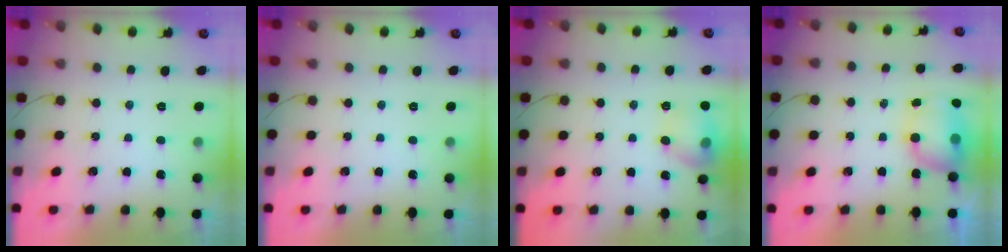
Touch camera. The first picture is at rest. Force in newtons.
{"total": 0.0}
{"total": 11.2, "press": 11.2, "slide": 0.8}
{"total": 11.3, "press": 8.7, "slide": 7.1}